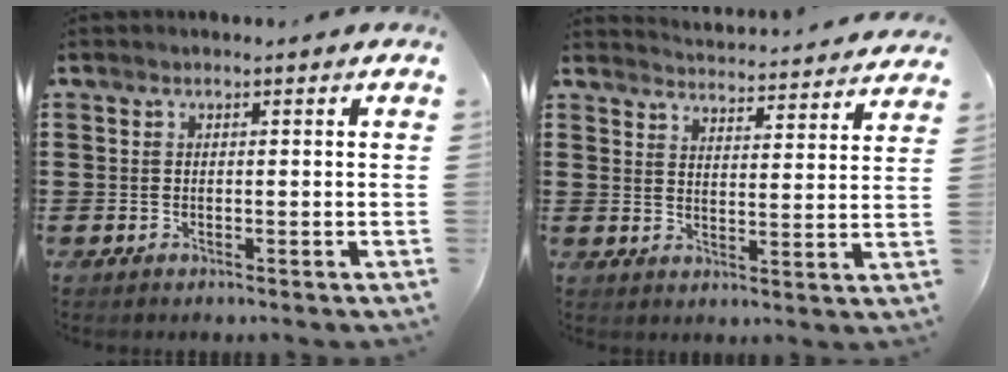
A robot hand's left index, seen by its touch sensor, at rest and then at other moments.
{"total": 3.8, "force": [3.8, -0.5, 0.0], "torque": [-0.011, -0.035, 0.061]}